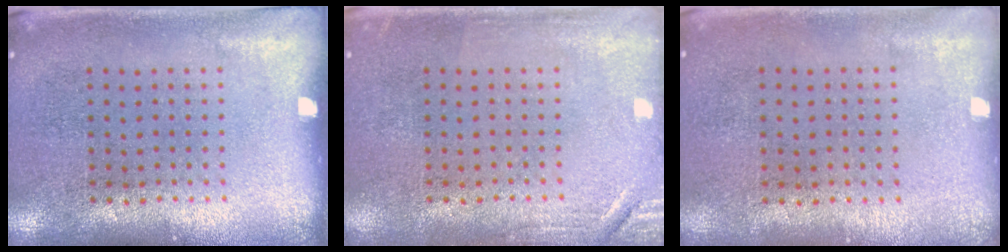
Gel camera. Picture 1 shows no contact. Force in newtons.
{"total": 1.8, "press": 1.8, "slide": 0.3}
{"total": 0.0}